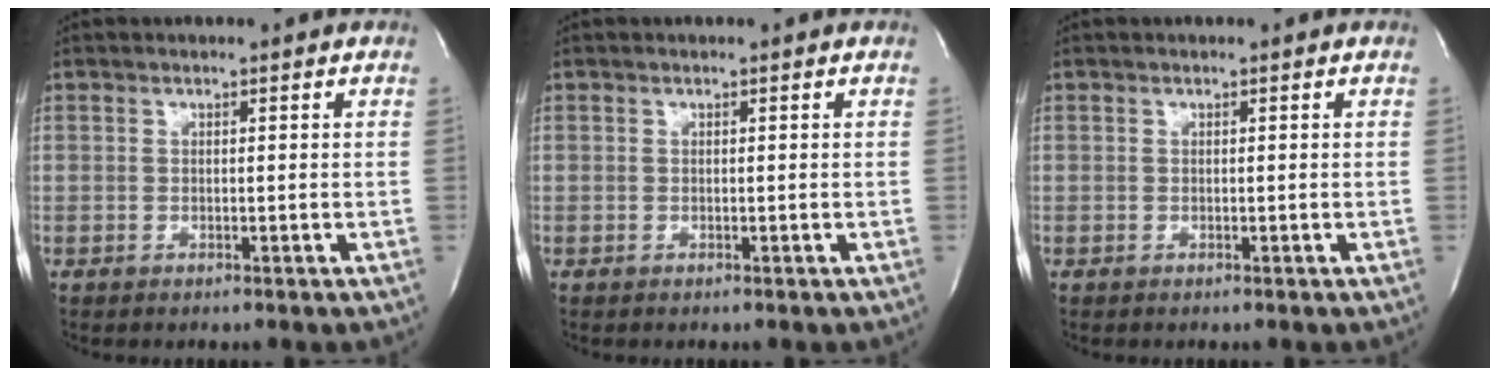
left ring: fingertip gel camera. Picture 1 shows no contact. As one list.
[{"total": 0.0}, {"total": 0.0}]